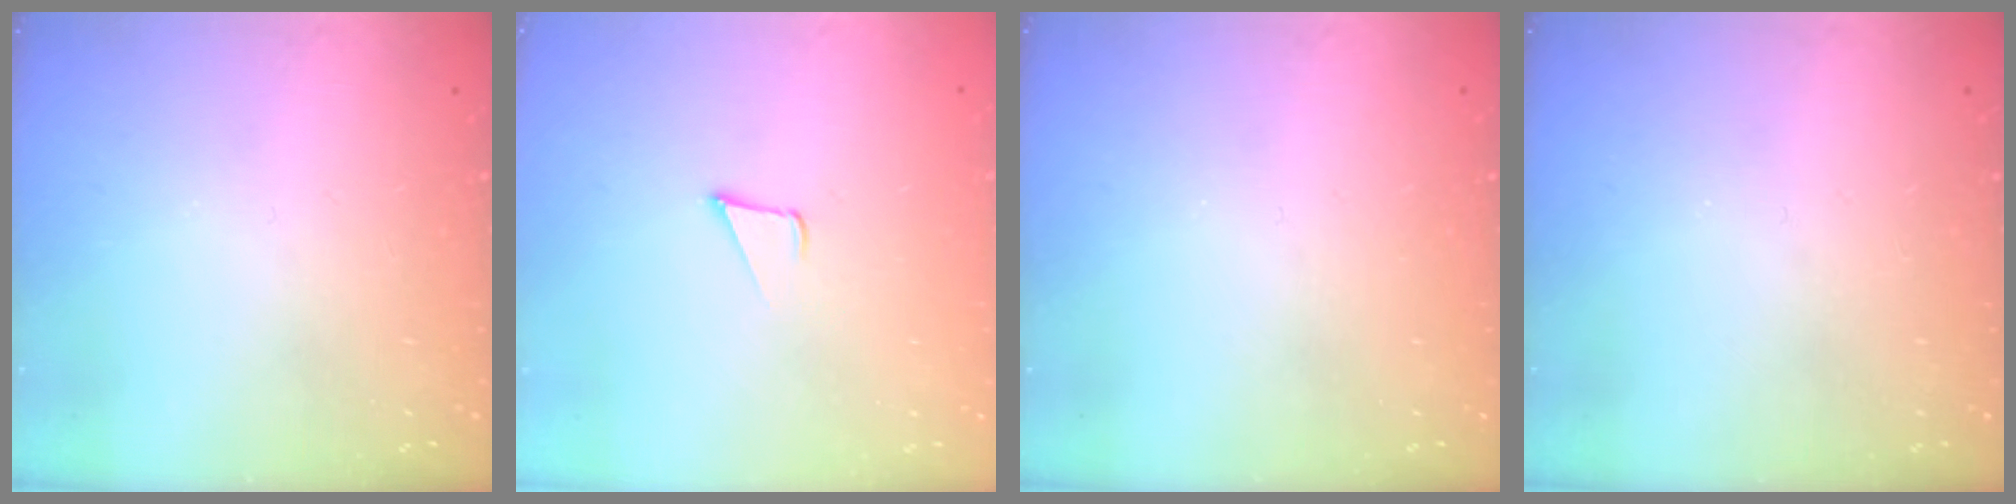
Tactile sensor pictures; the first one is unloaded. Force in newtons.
{"total": 2.4, "press": 2.4, "slide": 0.2}
{"total": 0.0}
{"total": 0.0}